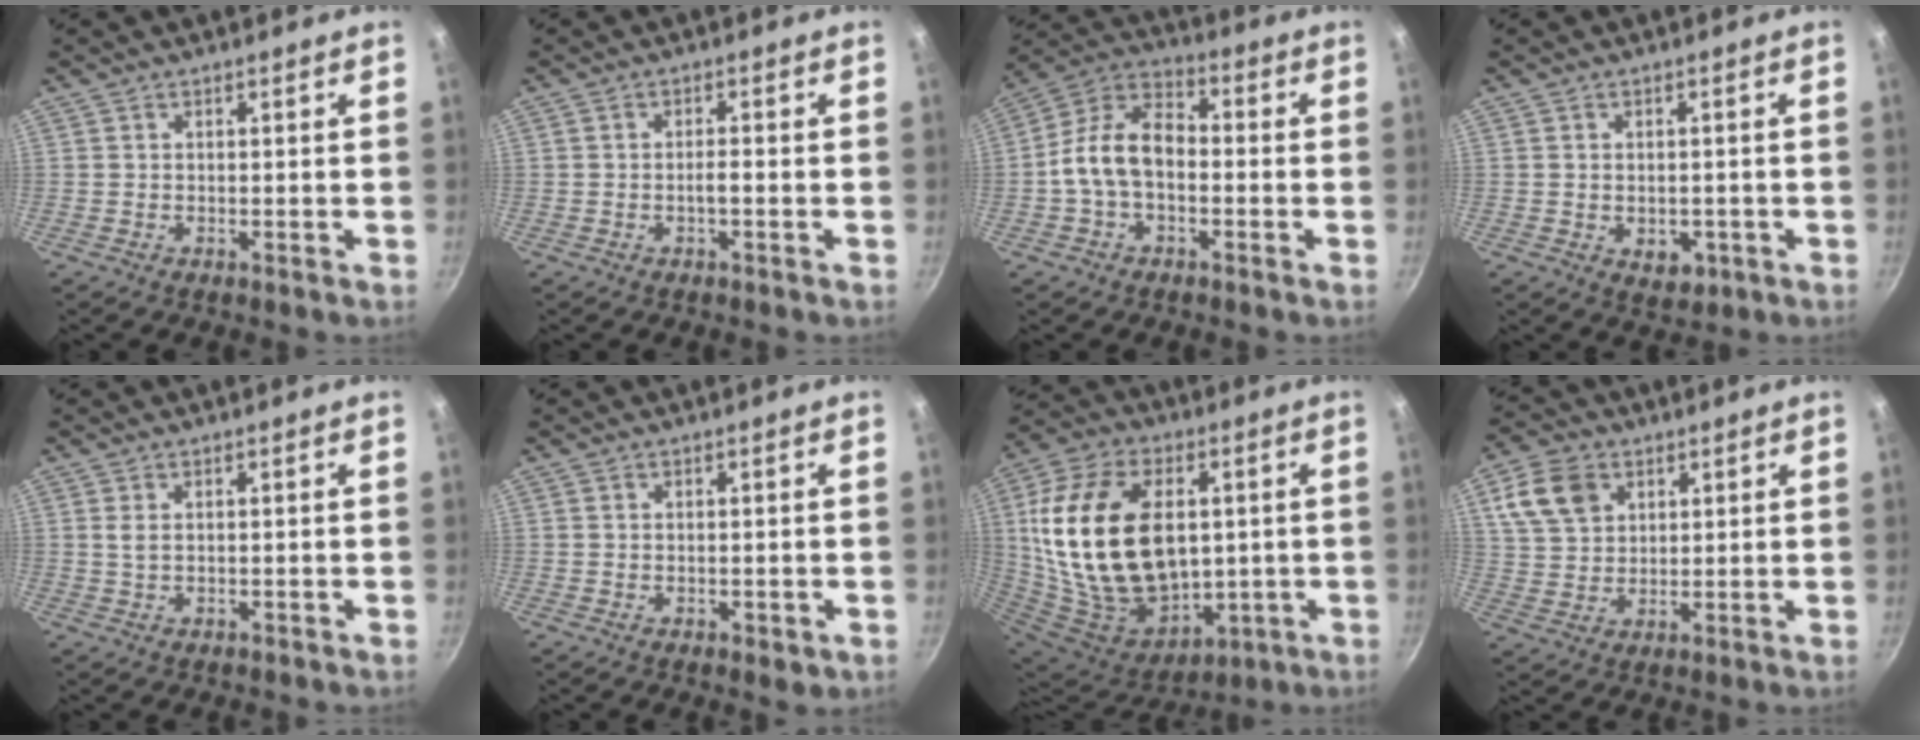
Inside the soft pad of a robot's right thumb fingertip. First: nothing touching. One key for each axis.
{"total": 1.7, "fx": -0.7, "fy": 0.4, "fz": 1.5, "tx": -0.027, "ty": 0.011, "tz": -0.012}
{"total": 11.7, "fx": -1.7, "fy": 7.5, "fz": 8.8, "tx": -0.142, "ty": 0.046, "tz": -0.051}
{"total": 4.2, "fx": -1.1, "fy": 2.9, "fz": 2.8, "tx": -0.029, "ty": 0.003, "tz": -0.007}
{"total": 1.6, "fx": 0.2, "fy": 0.8, "fz": 1.3, "tx": -0.026, "ty": 0.001, "tz": 0.006}
{"total": 2.5, "fx": -0.7, "fy": 1.1, "fz": 2.2, "tx": -0.029, "ty": -0.007, "tz": -0.008}
{"total": 30.9, "fx": 3.0, "fy": 19.7, "fz": 23.6, "tx": -0.440, "ty": -0.005, "tz": 0.070}
{"total": 10.4, "fx": 4.3, "fy": 7.6, "fz": 5.6, "tx": -0.088, "ty": 0.002, "tz": 0.083}